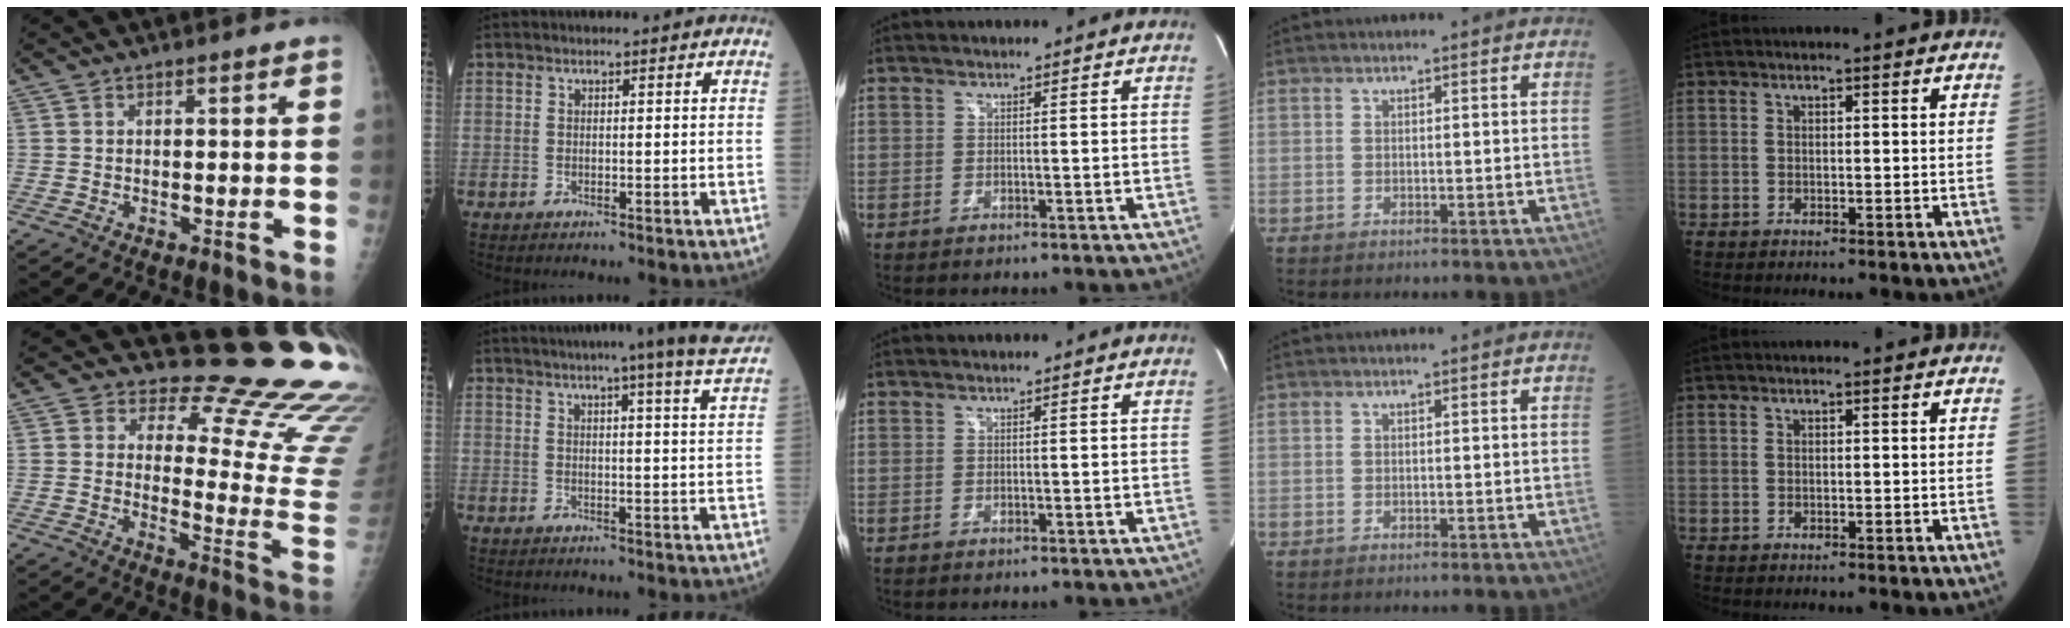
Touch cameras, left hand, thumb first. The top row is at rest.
{"thumb": {"total": 21.0, "force": [17.2, 7.0, 9.8], "torque": [-0.073, -0.160, 0.189]}, "index": {"total": 12.1, "force": [10.3, -1.8, 6.1], "torque": [-0.085, -0.021, 0.107]}}